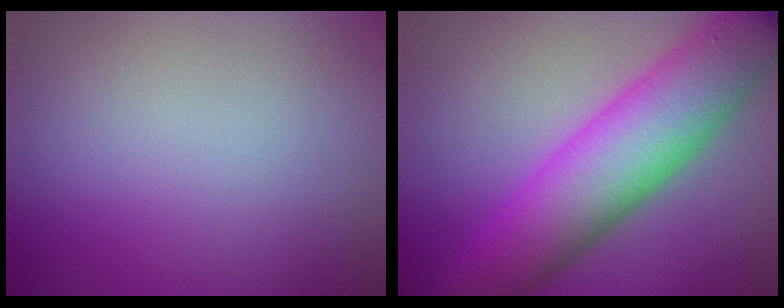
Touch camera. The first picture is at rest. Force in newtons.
{"total": 10.2, "press": 10.2, "slide": 0.1}